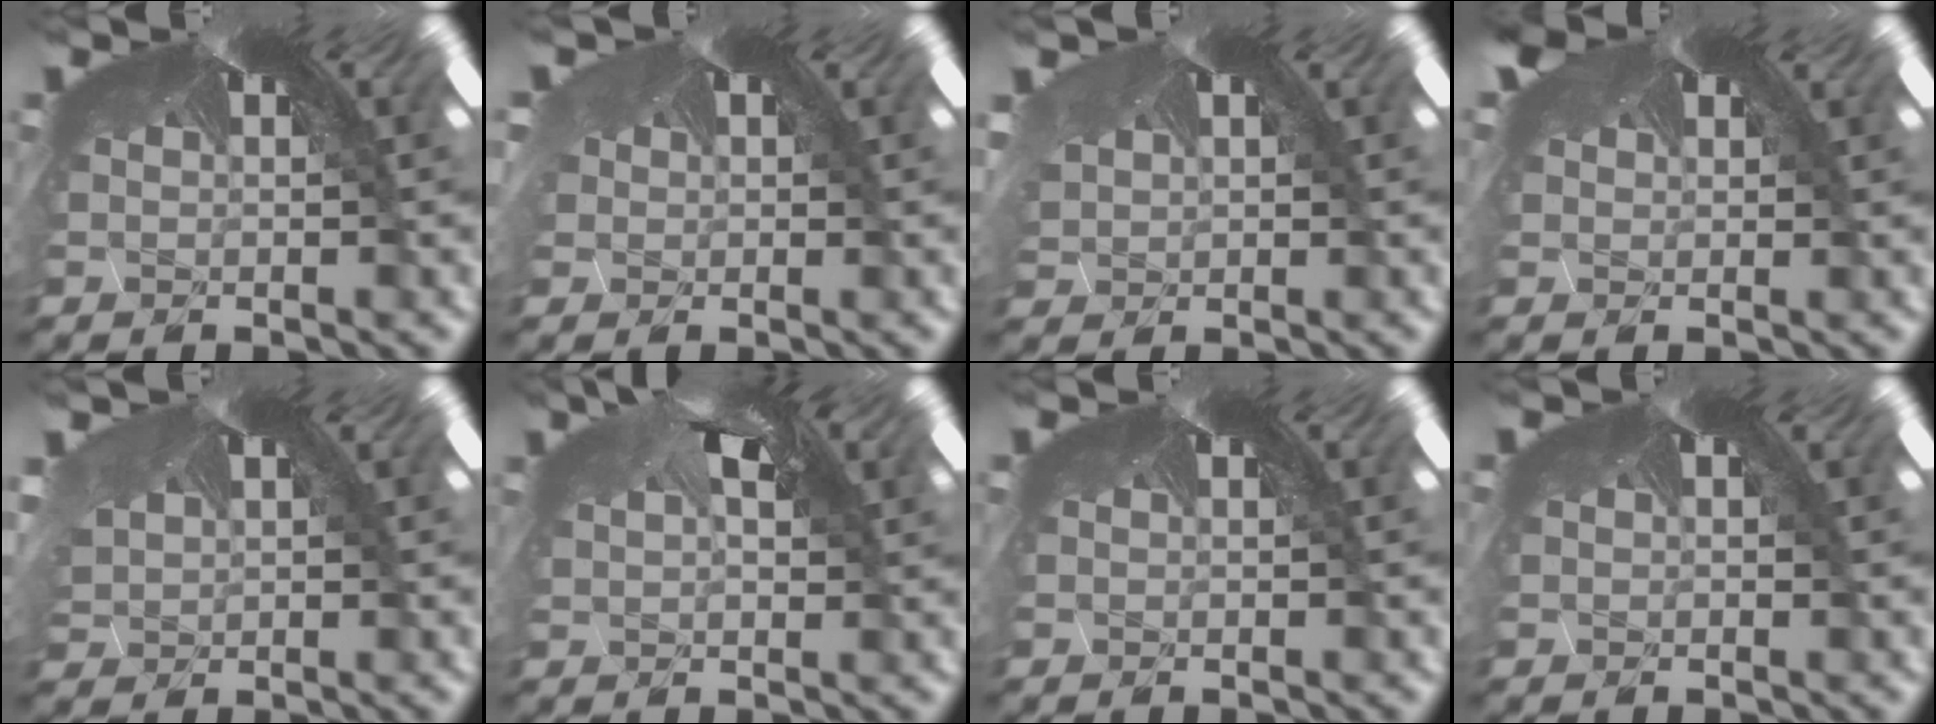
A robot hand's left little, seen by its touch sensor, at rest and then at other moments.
{"total": 2.4, "force": [-0.2, 1.9, 1.4], "torque": [-0.053, 0.007, 0.001]}
{"total": 2.3, "force": [-0.6, 2.0, 0.8], "torque": [-0.048, -0.002, 0.006]}
{"total": 2.1, "force": [0.9, 1.3, 1.3], "torque": [-0.042, 0.008, 0.015]}
{"total": 1.8, "force": [-0.8, 1.6, 0.3], "torque": [-0.041, -0.006, 0.009]}
{"total": 2.9, "force": [1.2, 1.8, 2.0], "torque": [-0.052, 0.005, 0.032]}
{"total": 0.0}
{"total": 0.0}